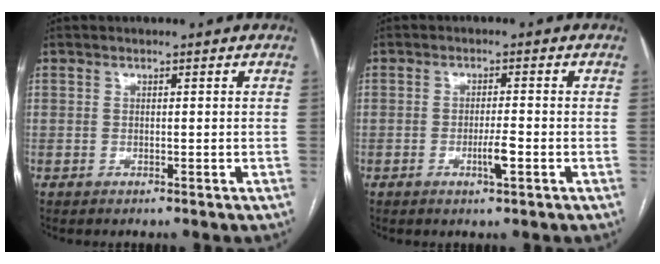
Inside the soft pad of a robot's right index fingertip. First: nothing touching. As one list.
[{"total": 3.0, "force": [-1.1, 0.2, 2.8], "torque": [-0.051, -0.004, -0.019]}]